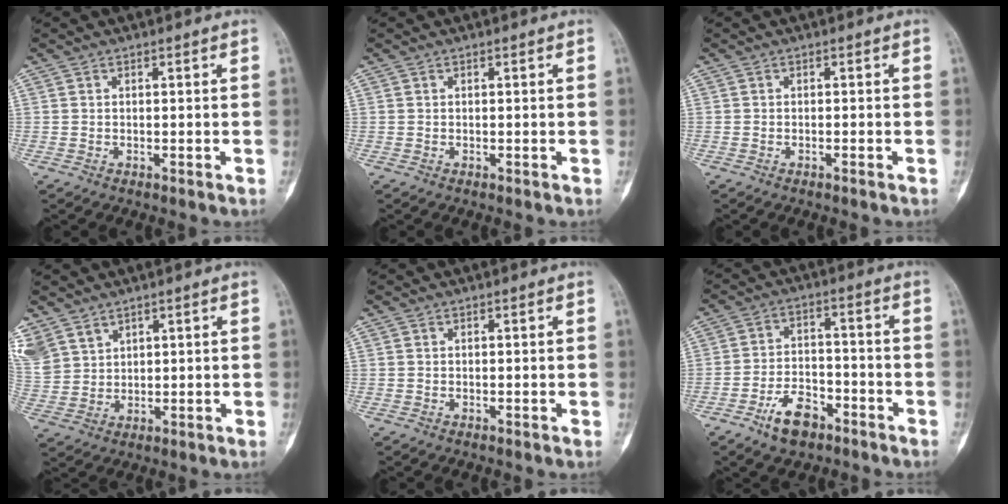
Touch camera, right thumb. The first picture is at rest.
{"total": 0.0}
{"total": 0.5, "force": [-0.4, 0.0, 0.4], "torque": [-0.010, 0.003, -0.006]}
{"total": 9.4, "force": [6.1, 6.5, 3.1], "torque": [-0.069, -0.008, 0.145]}
{"total": 0.0}
{"total": 8.3, "force": [-5.2, 4.5, 4.8], "torque": [-0.070, 0.035, -0.091]}